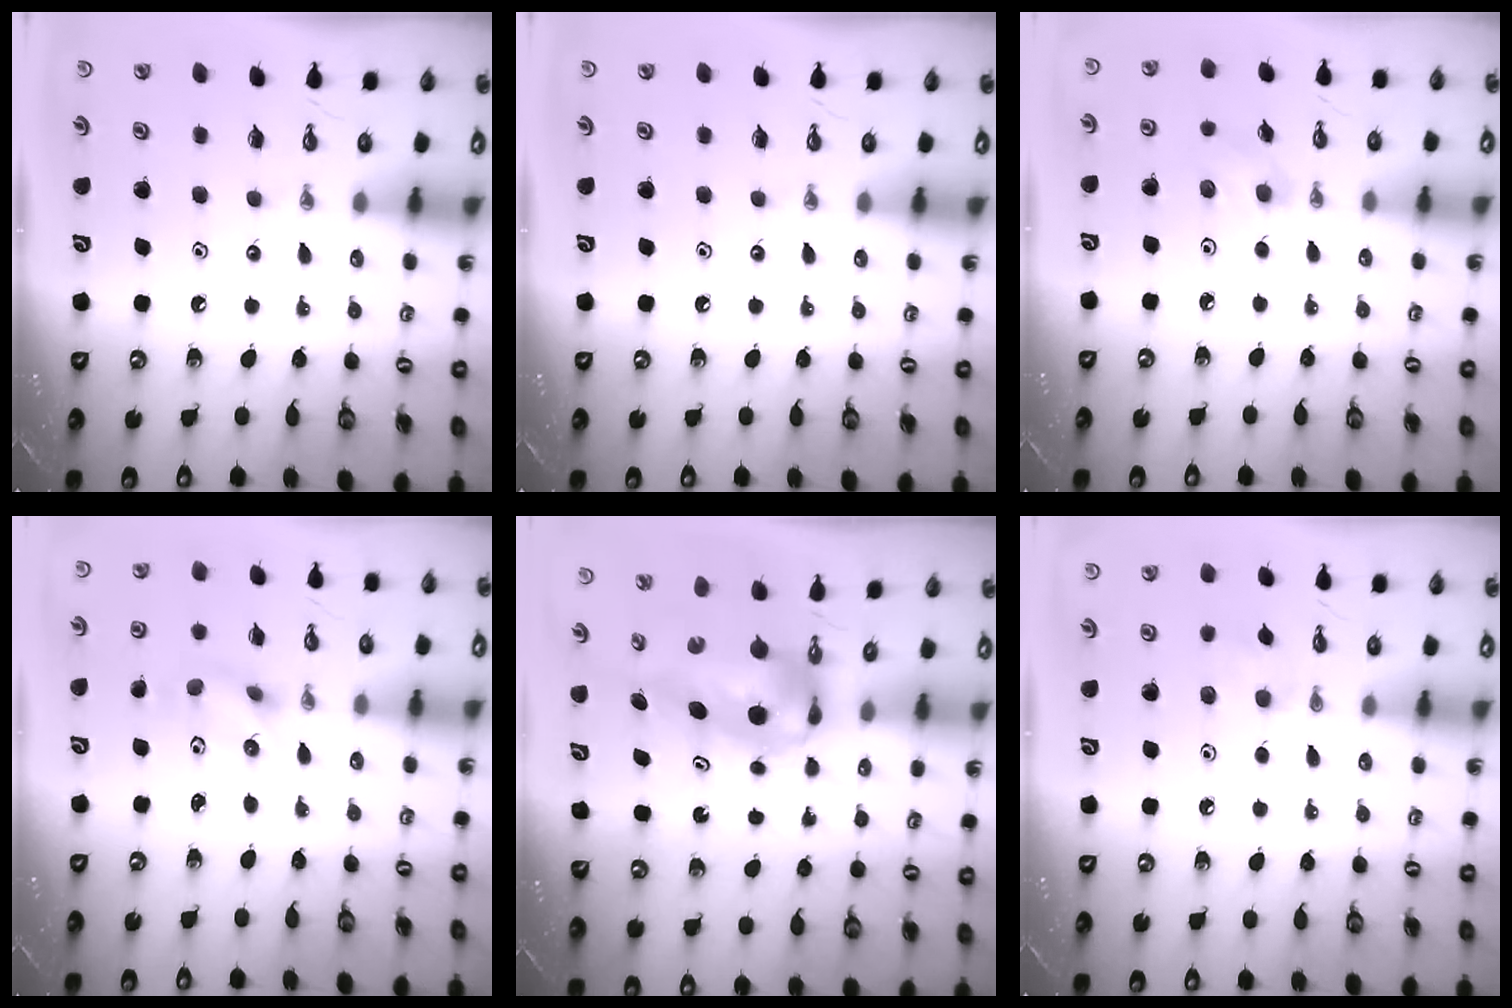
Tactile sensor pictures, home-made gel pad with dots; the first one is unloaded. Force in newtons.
{"total": 0.0}
{"total": 4.0, "press": 3.8, "slide": 1.1}
{"total": 2.6, "press": 2.4, "slide": 1.0}
{"total": 7.1, "press": 6.7, "slide": 2.4}
{"total": 6.4, "press": 6.3, "slide": 0.8}